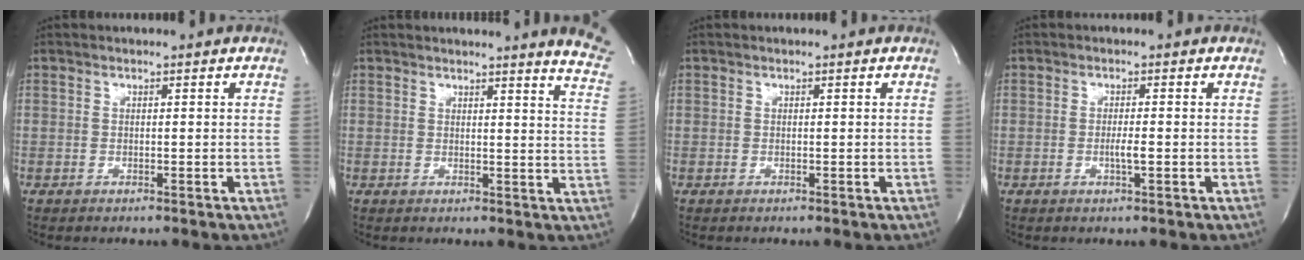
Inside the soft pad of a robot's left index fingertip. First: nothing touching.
{"total": 9.4, "force": [9.0, -0.4, 2.7], "torque": [-0.018, -0.079, 0.068]}
{"total": 0.0}
{"total": 1.8, "force": [-0.5, 0.0, 1.7], "torque": [-0.035, -0.002, -0.009]}